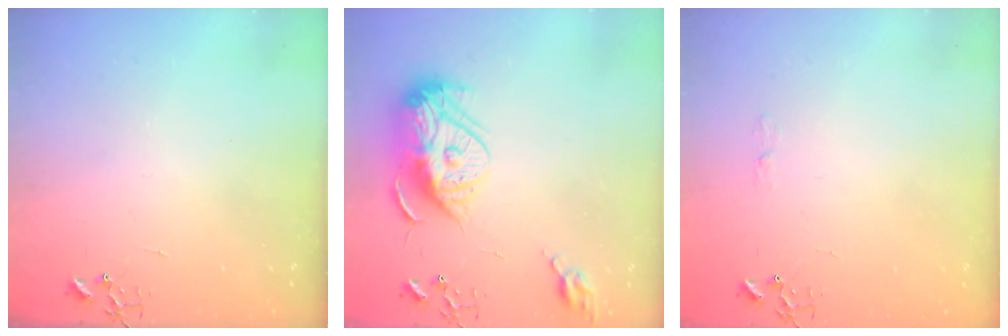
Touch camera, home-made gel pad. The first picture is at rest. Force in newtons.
{"total": 15.7, "press": 15.6, "slide": 1.9}
{"total": 3.6, "press": 3.6, "slide": 0.4}